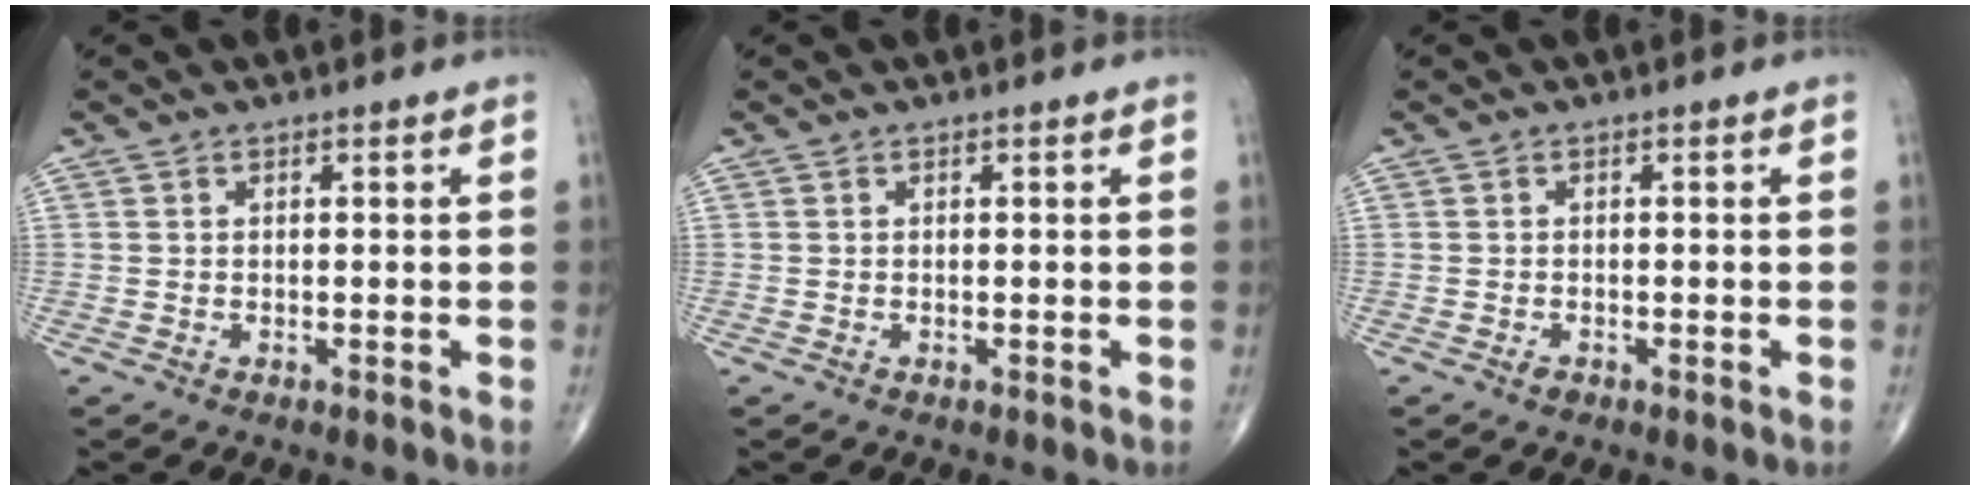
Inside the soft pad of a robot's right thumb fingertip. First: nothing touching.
{"total": 0.0}
{"total": 0.8, "force": [-0.5, 0.4, 0.5], "torque": [-0.007, -0.001, -0.010]}